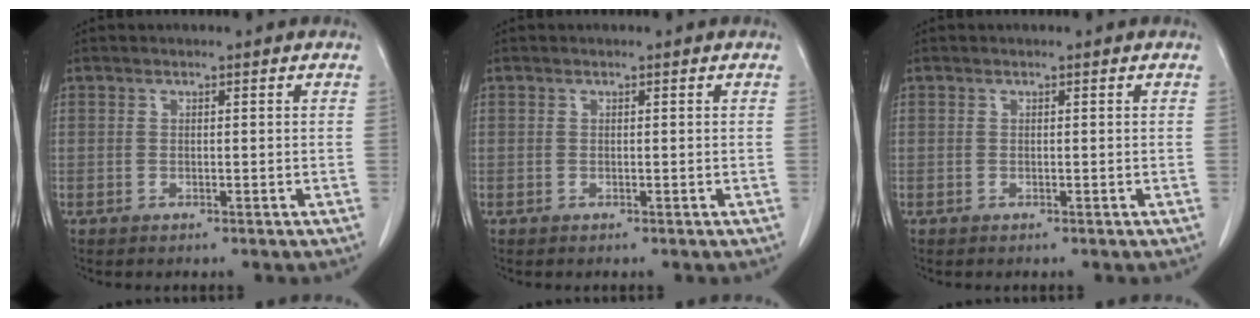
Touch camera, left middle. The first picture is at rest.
{"total": 0.0}
{"total": 0.0}